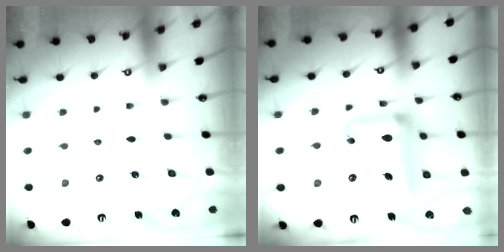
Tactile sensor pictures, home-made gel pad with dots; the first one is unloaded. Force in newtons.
{"total": 15.9, "press": 15.7, "slide": 2.5}